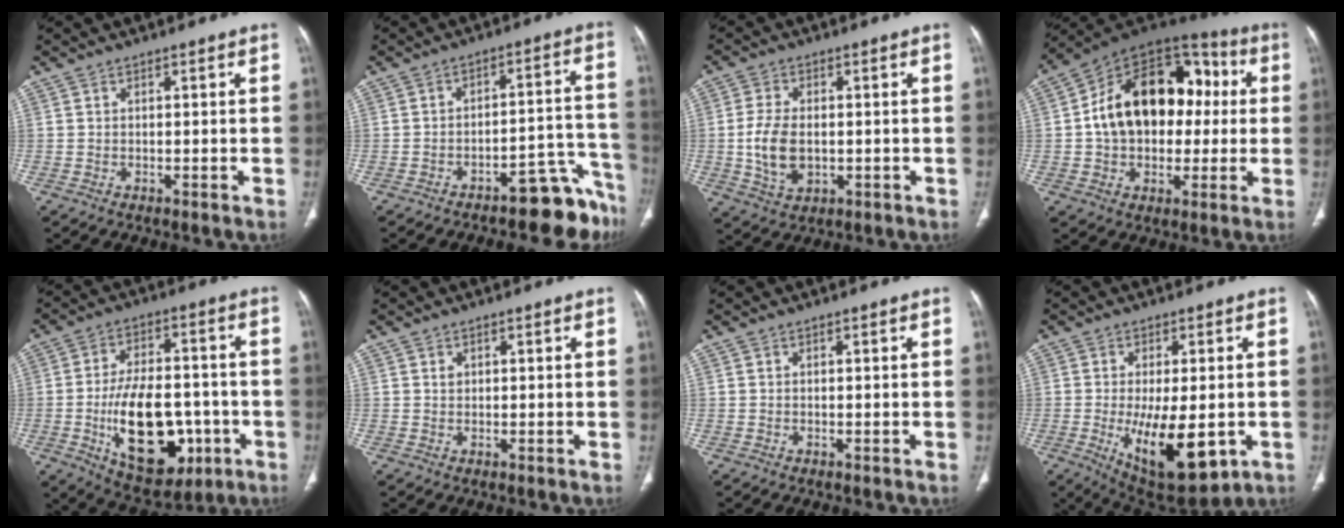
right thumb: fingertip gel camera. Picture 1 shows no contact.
{"total": 11.0, "force": [-8.8, 3.6, 5.5], "torque": [-0.019, 0.106, -0.124]}
{"total": 8.5, "force": [-0.7, 5.4, 6.5], "torque": [-0.125, -0.002, -0.006]}
{"total": 23.1, "force": [1.7, 15.6, 16.9], "torque": [-0.241, 0.040, 0.025]}
{"total": 19.8, "force": [-5.2, 11.2, 15.4], "torque": [-0.218, 0.021, -0.062]}
{"total": 0.8, "force": [0.4, 0.7, 0.4], "torque": [-0.003, -0.001, 0.008]}
{"total": 0.0}
{"total": 15.5, "force": [-3.7, 6.6, 13.5], "torque": [-0.208, -0.018, -0.034]}